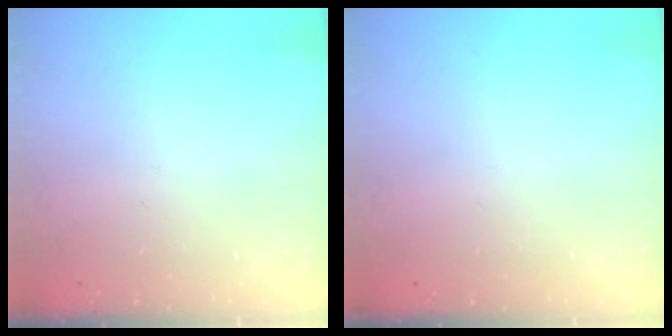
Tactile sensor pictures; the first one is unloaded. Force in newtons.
{"total": 0.0}